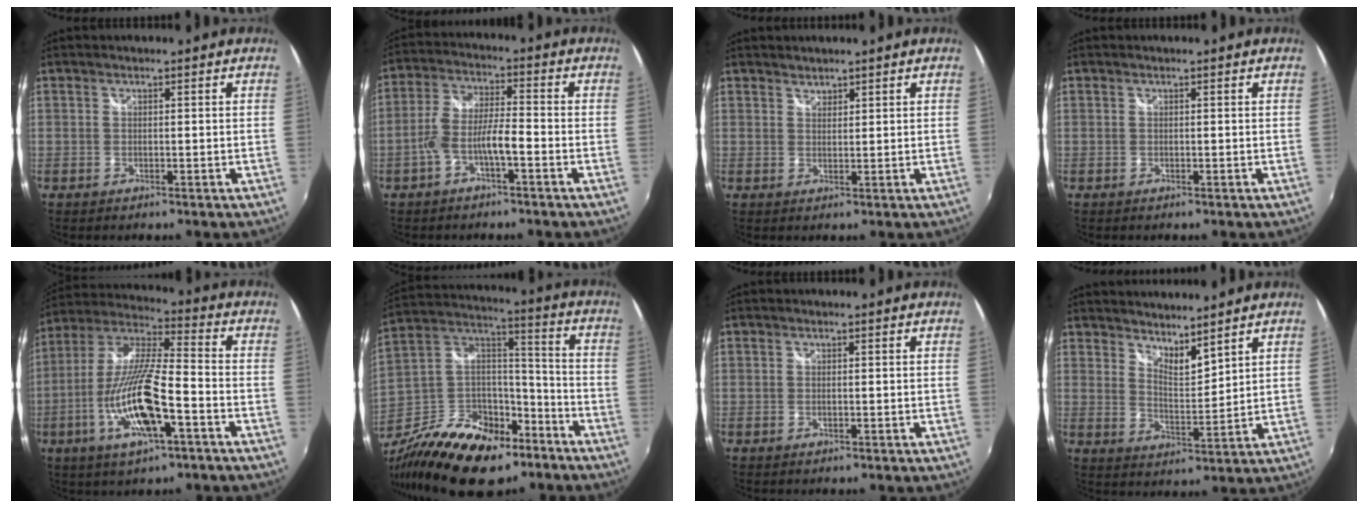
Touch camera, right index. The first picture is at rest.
{"total": 6.4, "force": [-2.9, 1.4, 5.5], "torque": [-0.125, 0.013, -0.053]}
{"total": 1.5, "force": [1.3, 0.6, 0.1], "torque": [0.003, 0.002, 0.024]}
{"total": 0.0}
{"total": 17.4, "force": [-6.9, 4.1, 15.5], "torque": [-0.309, -0.023, -0.128]}
{"total": 26.8, "force": [-16.0, 15.3, 15.2], "torque": [-0.333, 0.017, -0.252]}
{"total": 0.5, "force": [0.0, 0.1, 0.5], "torque": [-0.012, 0.000, -0.002]}
{"total": 6.1, "force": [5.5, 1.3, 2.5], "torque": [-0.034, -0.009, 0.094]}